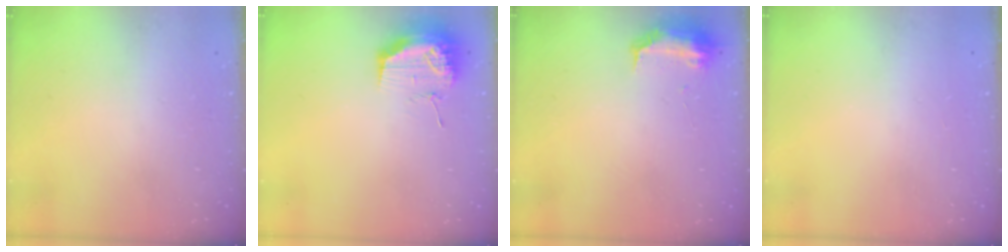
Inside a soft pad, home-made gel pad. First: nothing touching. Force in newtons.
{"total": 17.9, "press": 13.8, "slide": 11.4}
{"total": 8.5, "press": 8.4, "slide": 0.9}
{"total": 0.0}